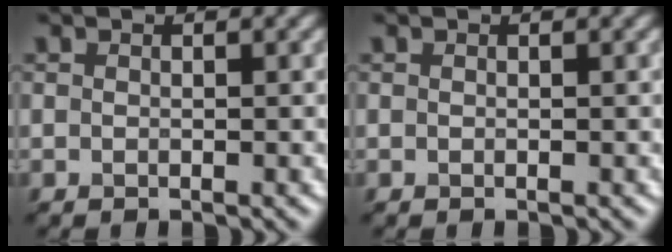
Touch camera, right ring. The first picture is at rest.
{"total": 0.0}